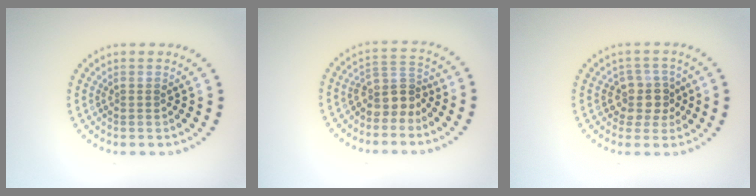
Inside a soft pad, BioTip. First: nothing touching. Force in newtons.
{"total": 3.0, "press": 2.2, "slide": 2.0}
{"total": 2.8, "press": 2.4, "slide": 1.5}